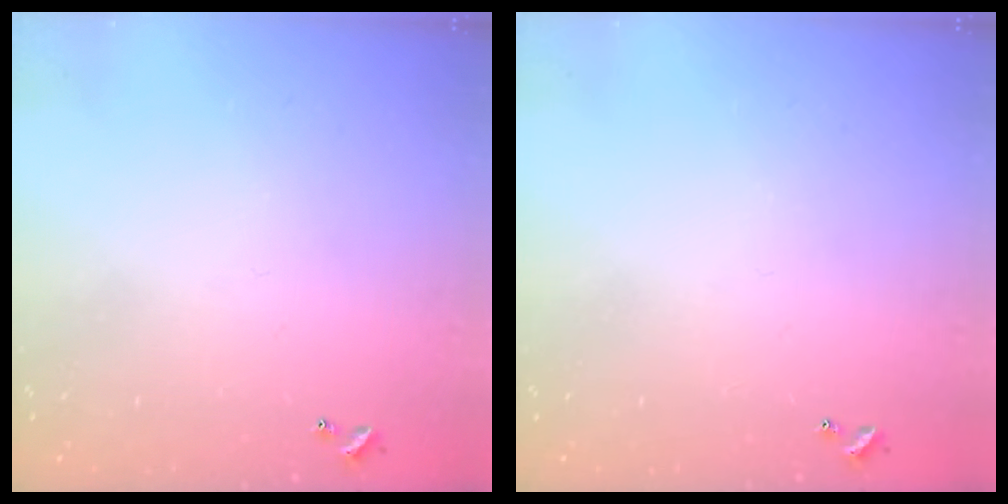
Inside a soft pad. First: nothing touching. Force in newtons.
{"total": 0.0}